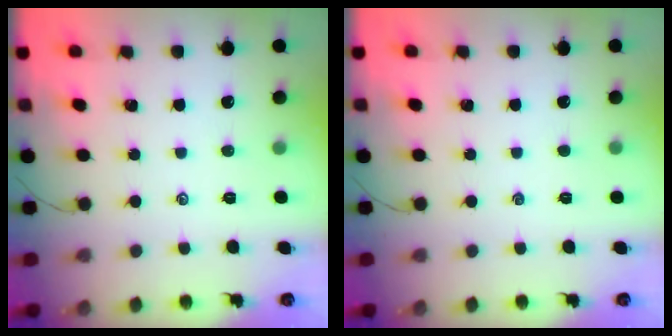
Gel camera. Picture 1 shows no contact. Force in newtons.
{"total": 0.0}